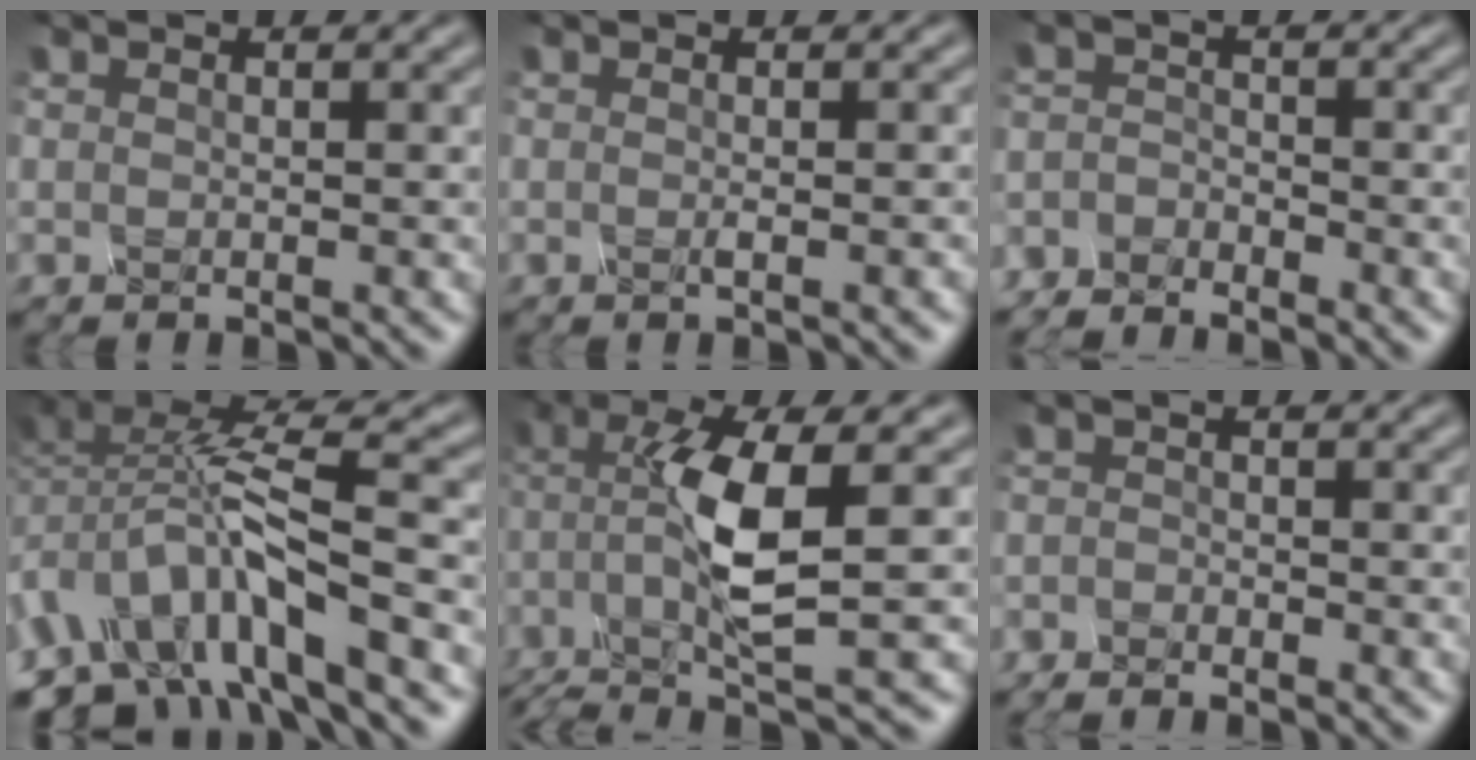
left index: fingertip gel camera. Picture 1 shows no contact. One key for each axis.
{"total": 0.9, "fx": -0.8, "fy": -0.2, "fz": 0.5, "tx": -0.027, "ty": 0.002, "tz": -0.007}
{"total": 3.6, "fx": -3.4, "fy": -0.2, "fz": -1.1, "tx": 0.004, "ty": 0.001, "tz": -0.052}
{"total": 8.8, "fx": -5.5, "fy": 3.7, "fz": 5.8, "tx": -0.121, "ty": 0.002, "tz": -0.074}
{"total": 7.1, "fx": -2.9, "fy": 0.7, "fz": 6.5, "tx": -0.152, "ty": 0.009, "tz": -0.040}
{"total": 2.5, "fx": -2.3, "fy": -0.5, "fz": -0.9, "tx": 0.003, "ty": -0.002, "tz": -0.025}